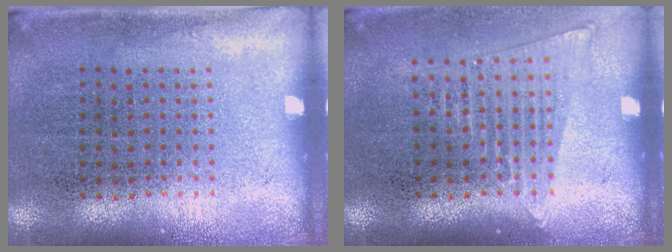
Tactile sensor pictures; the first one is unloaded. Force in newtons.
{"total": 1.4, "press": 1.3, "slide": 0.5}